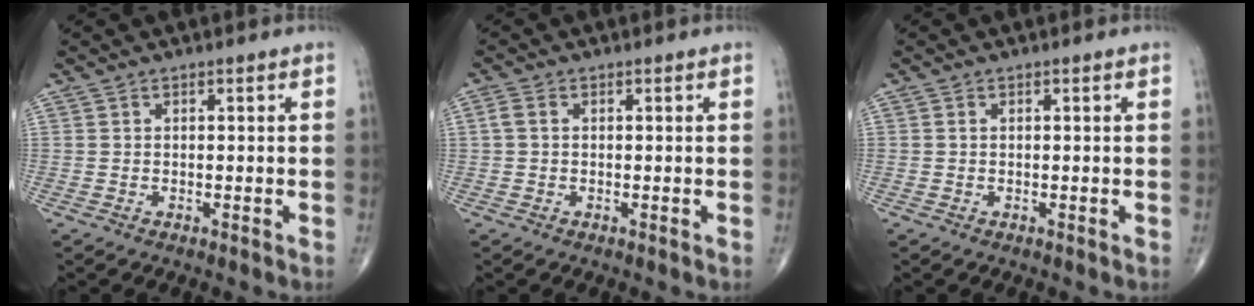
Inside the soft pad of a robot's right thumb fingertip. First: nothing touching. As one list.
[{"total": 1.8, "force": [0.2, 1.3, 1.3], "torque": [-0.031, 0.006, 0.003]}, {"total": 0.0}]